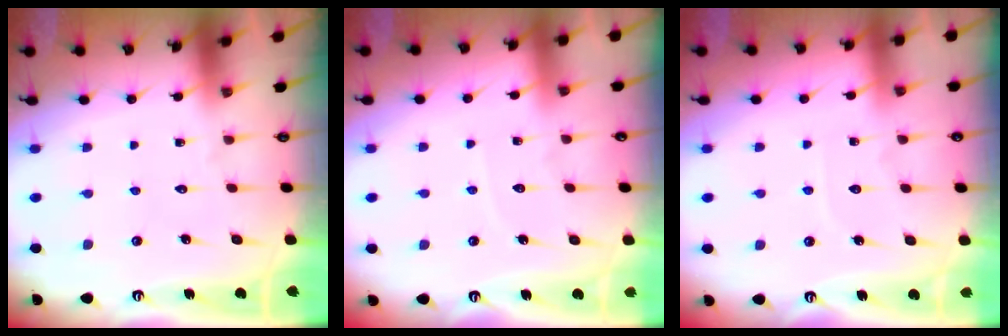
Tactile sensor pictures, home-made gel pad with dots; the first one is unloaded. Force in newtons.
{"total": 3.9, "press": 3.8, "slide": 0.3}
{"total": 3.6, "press": 3.6, "slide": 0.4}